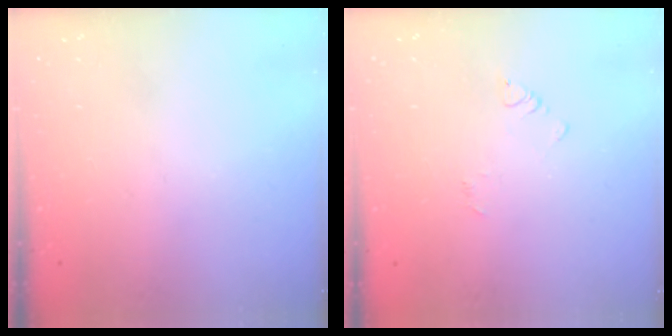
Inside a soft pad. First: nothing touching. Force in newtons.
{"total": 2.4, "press": 2.4, "slide": 0.3}